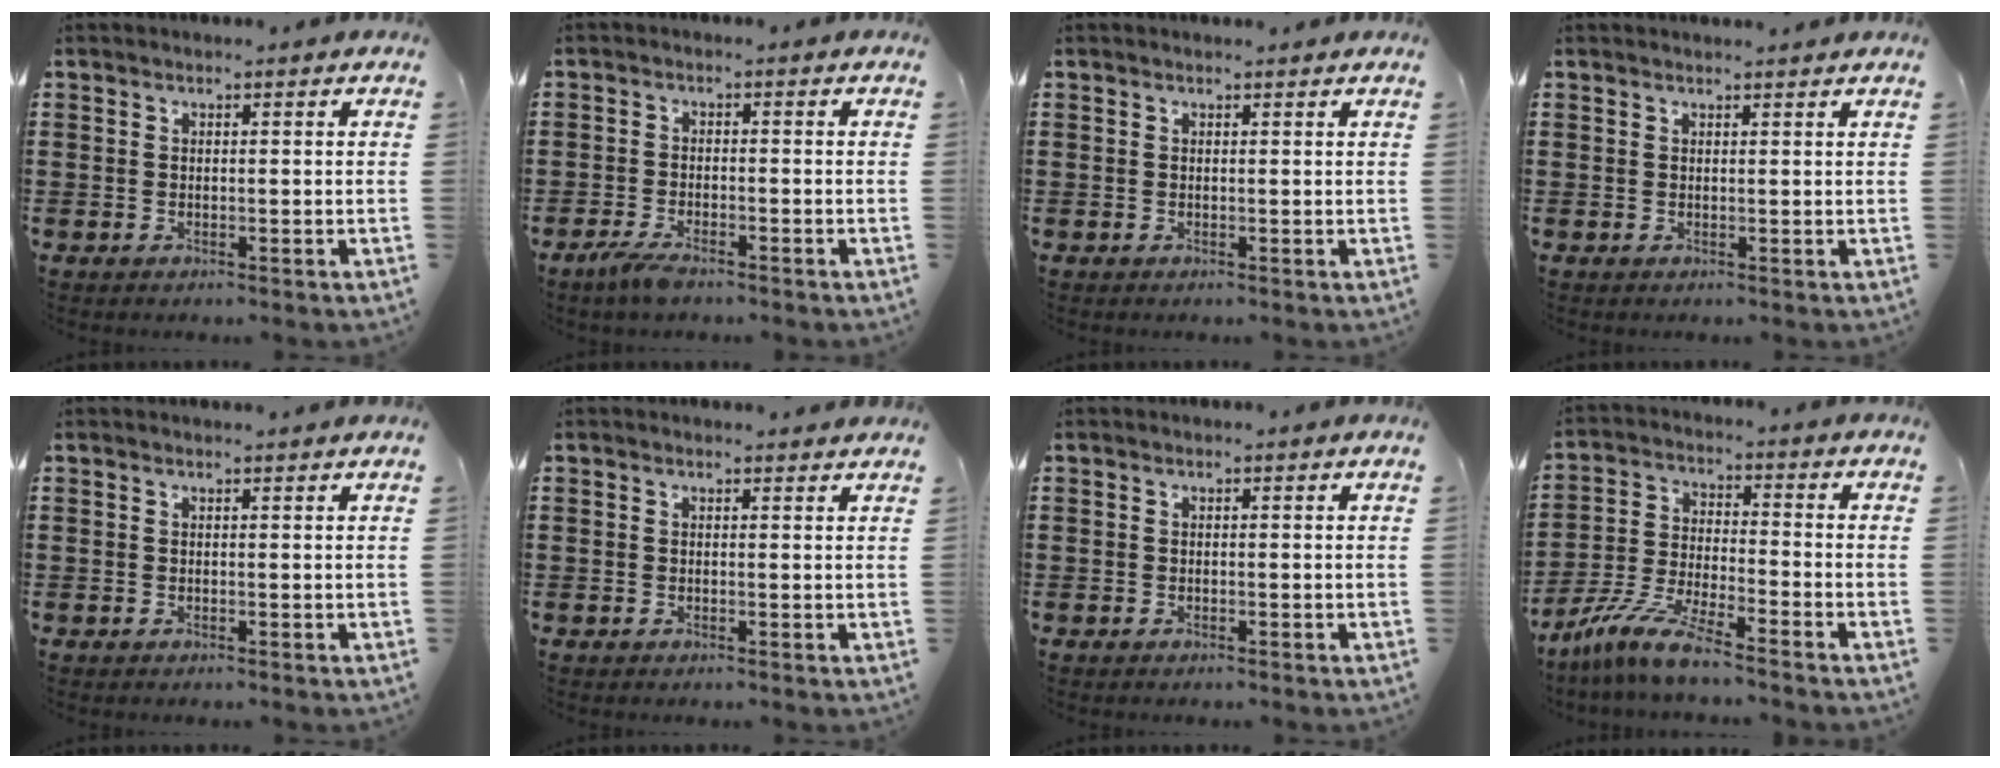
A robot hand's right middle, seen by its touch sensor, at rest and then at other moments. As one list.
[{"total": 2.7, "force": [-1.9, 0.4, 1.8], "torque": [-0.054, -0.008, -0.041]}, {"total": 0.0}, {"total": 0.7, "force": [0.7, -0.1, 0.1], "torque": [0.004, -0.004, 0.012]}, {"total": 0.6, "force": [0.5, -0.2, 0.1], "torque": [-0.002, 0.000, 0.010]}, {"total": 0.7, "force": [0.7, -0.1, 0.2], "torque": [0.003, -0.005, 0.012]}, {"total": 0.0}, {"total": 7.9, "force": [-6.9, 0.0, 3.9], "torque": [-0.098, -0.011, -0.141]}]